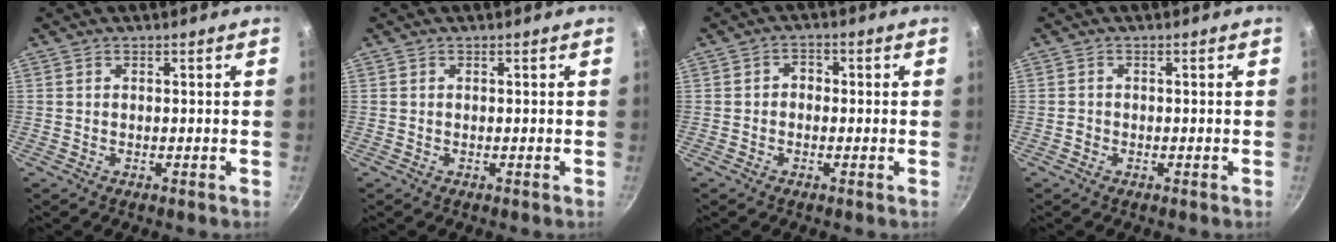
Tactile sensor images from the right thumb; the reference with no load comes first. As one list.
[{"total": 0.0}, {"total": 2.3, "force": [-0.4, 1.9, 1.3], "torque": [-0.011, 0.010, -0.011]}, {"total": 0.9, "force": [-0.4, 0.7, 0.1], "torque": [-0.002, 0.003, -0.009]}]